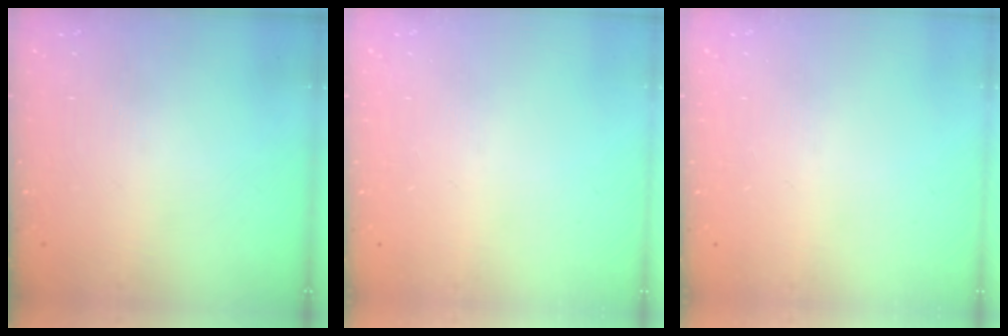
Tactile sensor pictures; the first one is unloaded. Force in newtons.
{"total": 0.0}
{"total": 0.0}